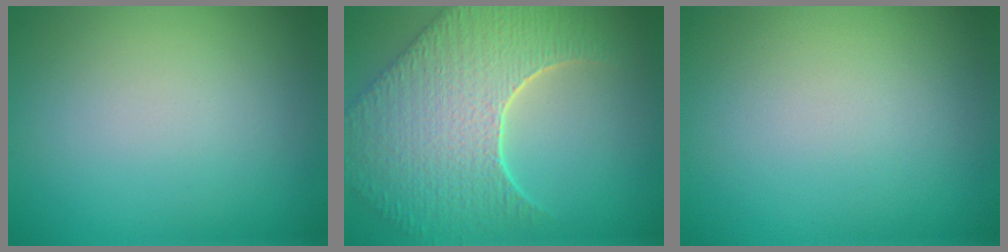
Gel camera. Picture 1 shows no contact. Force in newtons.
{"total": 9.5, "press": 6.8, "slide": 6.7}
{"total": 0.0}